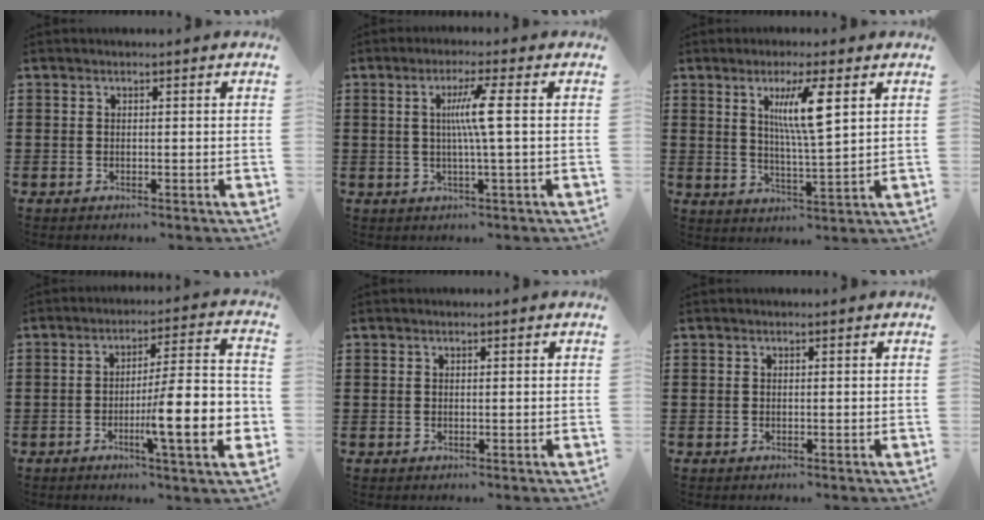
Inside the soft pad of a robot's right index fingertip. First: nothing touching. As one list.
[{"total": 5.6, "force": [0.5, -0.7, 5.5], "torque": [-0.105, -0.007, 0.002]}, {"total": 7.8, "force": [2.9, 1.2, 7.1], "torque": [-0.137, 0.000, 0.043]}, {"total": 12.0, "force": [-3.6, 1.5, 11.3], "torque": [-0.168, -0.020, -0.069]}, {"total": 0.0}, {"total": 0.0}]